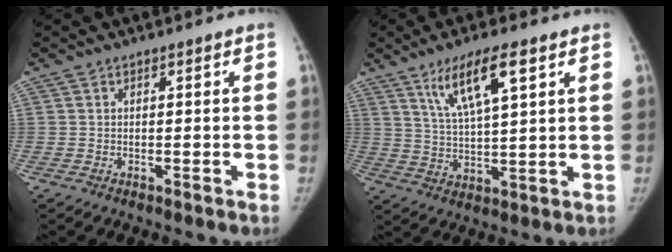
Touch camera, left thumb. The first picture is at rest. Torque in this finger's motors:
{"motor_torque": [-0.02, -0.03, 1.25, -0.85, 0.06]}